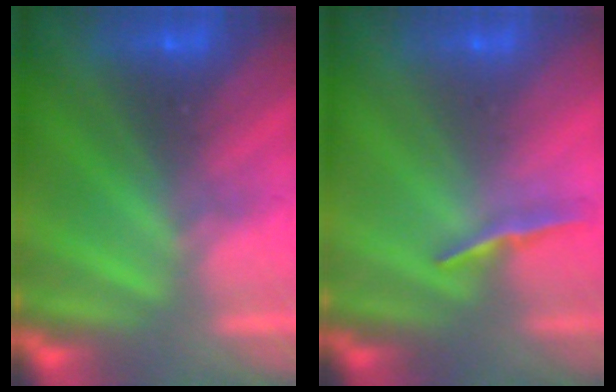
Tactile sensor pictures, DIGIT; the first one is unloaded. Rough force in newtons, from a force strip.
{"total": 1.0}